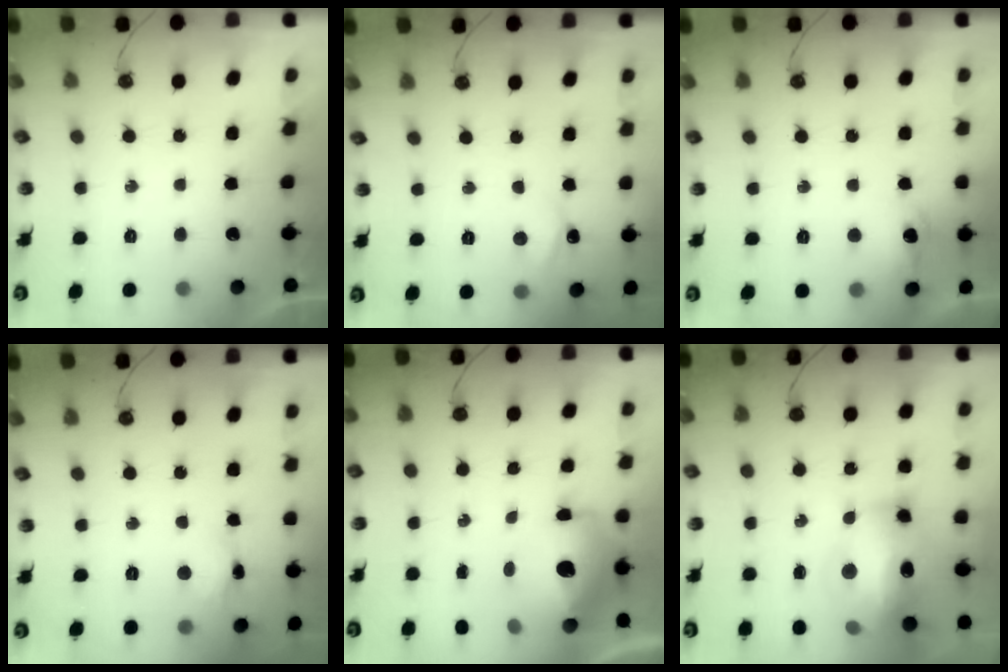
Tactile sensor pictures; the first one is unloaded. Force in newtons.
{"total": 3.0, "press": 3.0, "slide": 0.4}
{"total": 8.2, "press": 8.2, "slide": 0.8}
{"total": 5.4, "press": 5.4, "slide": 0.3}
{"total": 16.5, "press": 16.4, "slide": 1.6}
{"total": 20.4, "press": 20.3, "slide": 2.3}